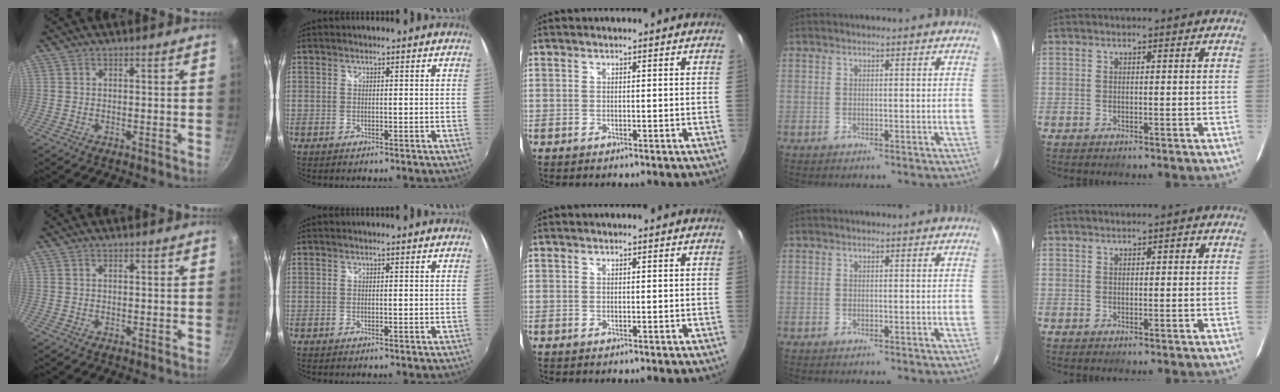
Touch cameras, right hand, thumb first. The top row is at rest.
{"little": {"total": 1.0, "force": [0.4, 0.6, 0.6], "torque": [-0.007, 0.005, 0.006]}}